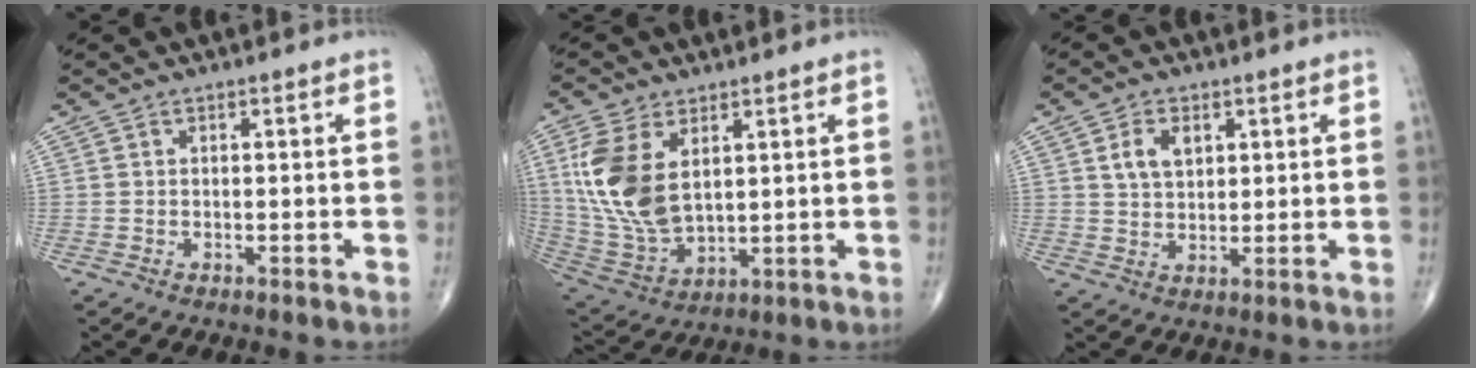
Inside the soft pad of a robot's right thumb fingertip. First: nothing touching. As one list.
[{"total": 14.7, "force": [4.0, 8.4, 11.3], "torque": [-0.239, -0.017, 0.094]}, {"total": 5.3, "force": [2.0, 3.4, 3.5], "torque": [-0.051, -0.007, 0.039]}]